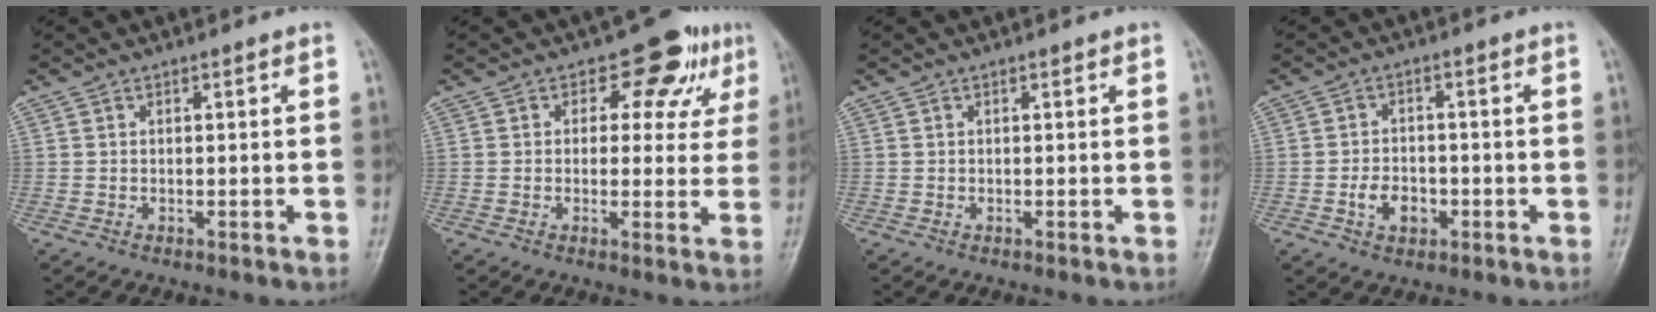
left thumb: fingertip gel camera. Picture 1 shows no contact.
{"total": 9.0, "force": [4.1, 5.9, 5.5], "torque": [-0.016, -0.007, 0.045]}
{"total": 0.0}
{"total": 5.1, "force": [-1.7, 3.7, 3.1], "torque": [-0.039, 0.012, -0.030]}